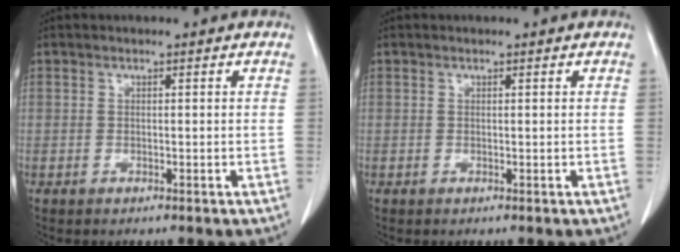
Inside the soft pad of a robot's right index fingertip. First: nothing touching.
{"total": 0.0}